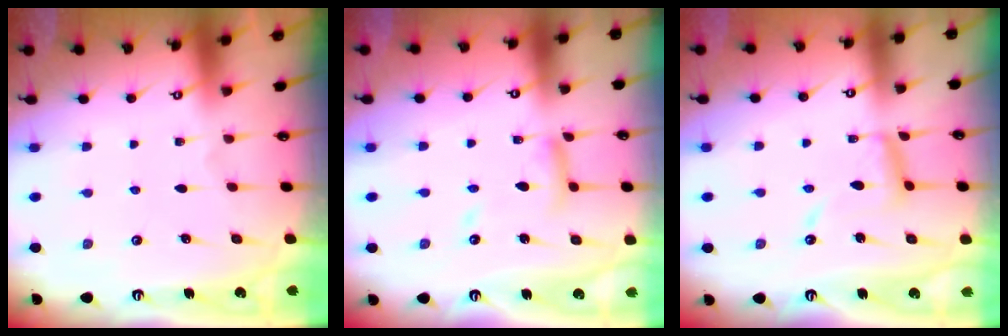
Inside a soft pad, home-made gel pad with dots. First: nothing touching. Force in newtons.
{"total": 10.1, "press": 10.0, "slide": 0.9}
{"total": 11.9, "press": 11.8, "slide": 1.0}